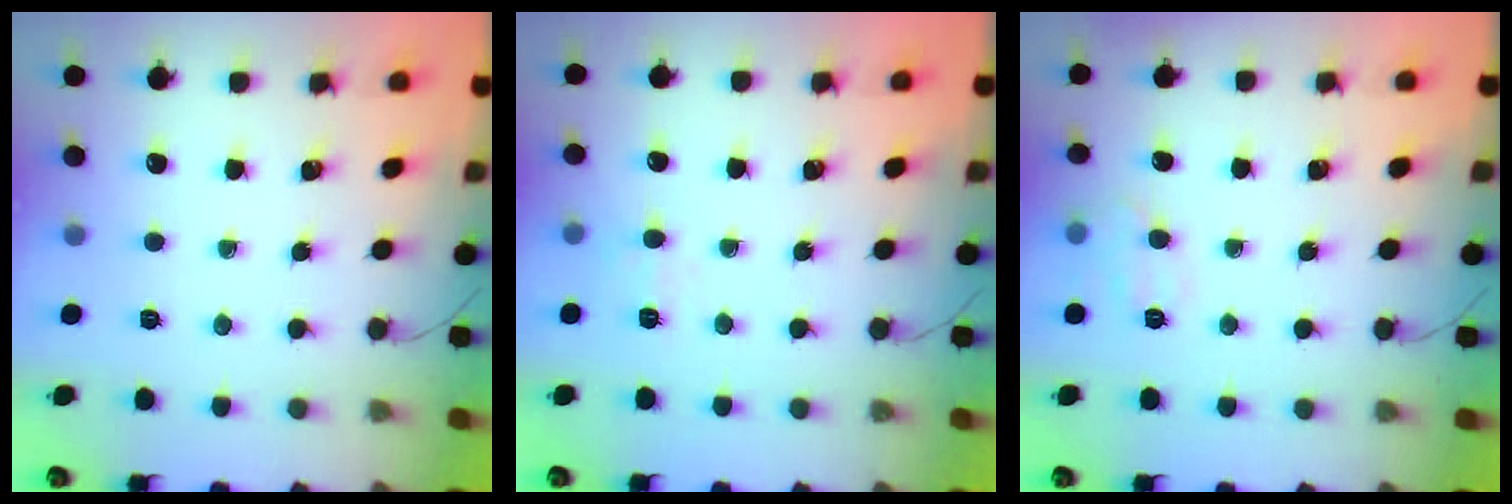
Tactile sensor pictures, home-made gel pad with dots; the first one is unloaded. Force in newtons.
{"total": 5.5, "press": 5.3, "slide": 1.6}
{"total": 7.2, "press": 7.1, "slide": 1.1}